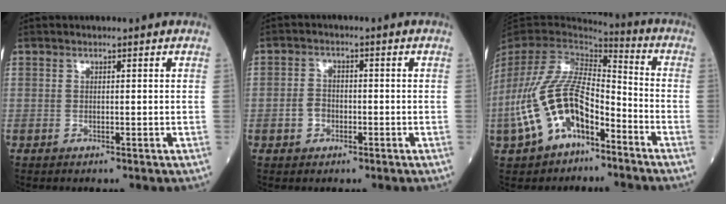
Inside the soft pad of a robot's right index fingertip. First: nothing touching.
{"total": 2.8, "force": [-1.0, 2.2, 1.4], "torque": [-0.026, 0.006, -0.018]}
{"total": 14.7, "force": [-6.9, 7.0, 10.9], "torque": [-0.235, 0.016, -0.125]}